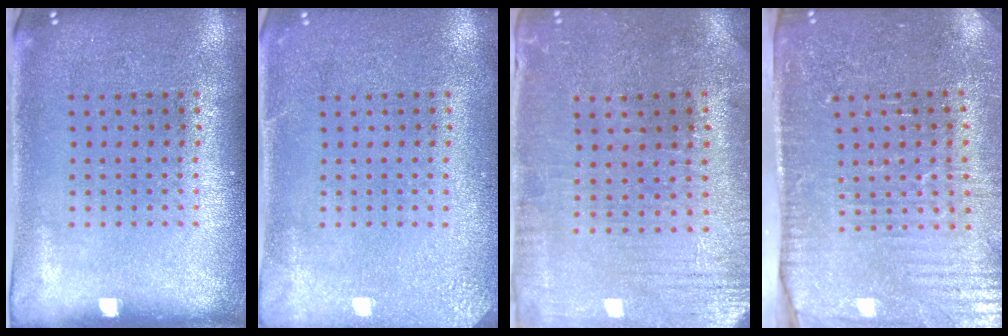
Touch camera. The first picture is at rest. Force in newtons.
{"total": 2.5, "press": 2.4, "slide": 0.3}
{"total": 0.6, "press": 0.5, "slide": 0.3}
{"total": 3.7, "press": 3.5, "slide": 1.2}